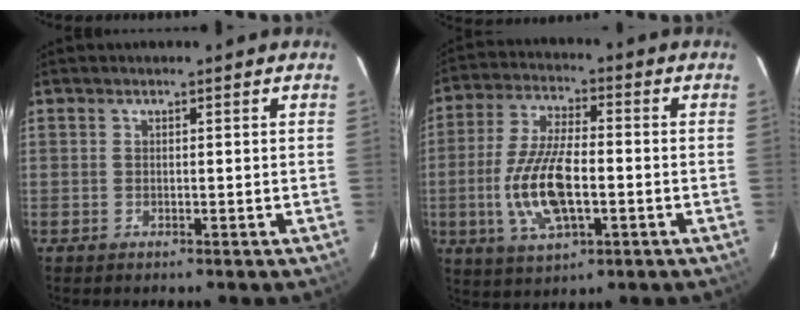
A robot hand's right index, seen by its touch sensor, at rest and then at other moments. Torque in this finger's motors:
{"motor_torque": [1.35, -0.79, 0.91, 0.12]}